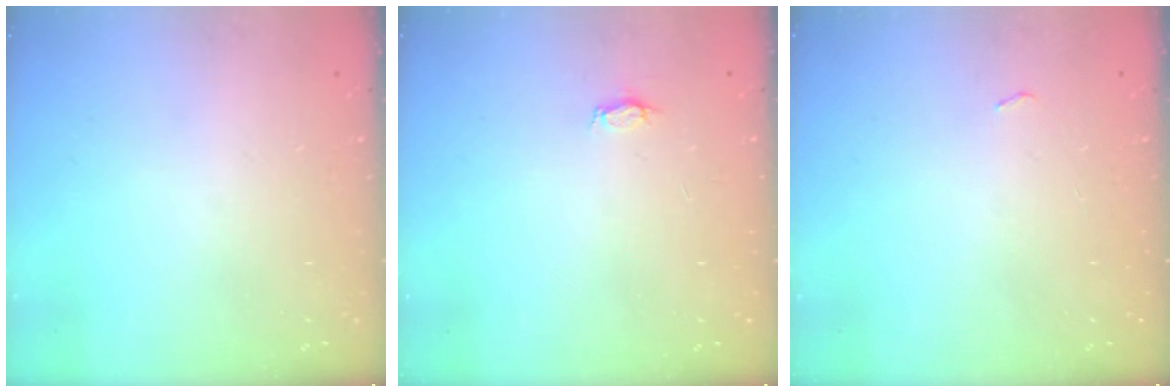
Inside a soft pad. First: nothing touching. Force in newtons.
{"total": 2.9, "press": 2.9, "slide": 0.4}
{"total": 2.7, "press": 2.3, "slide": 1.4}